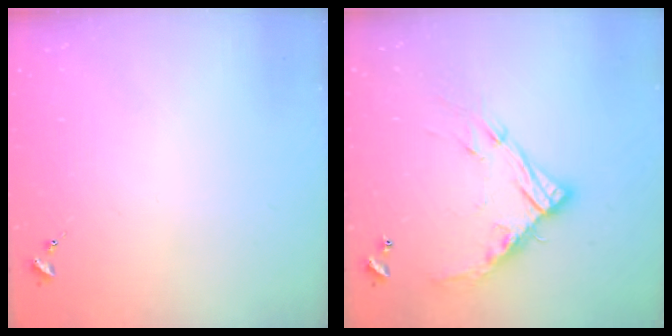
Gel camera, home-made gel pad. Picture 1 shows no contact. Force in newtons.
{"total": 13.8, "press": 13.8, "slide": 1.0}